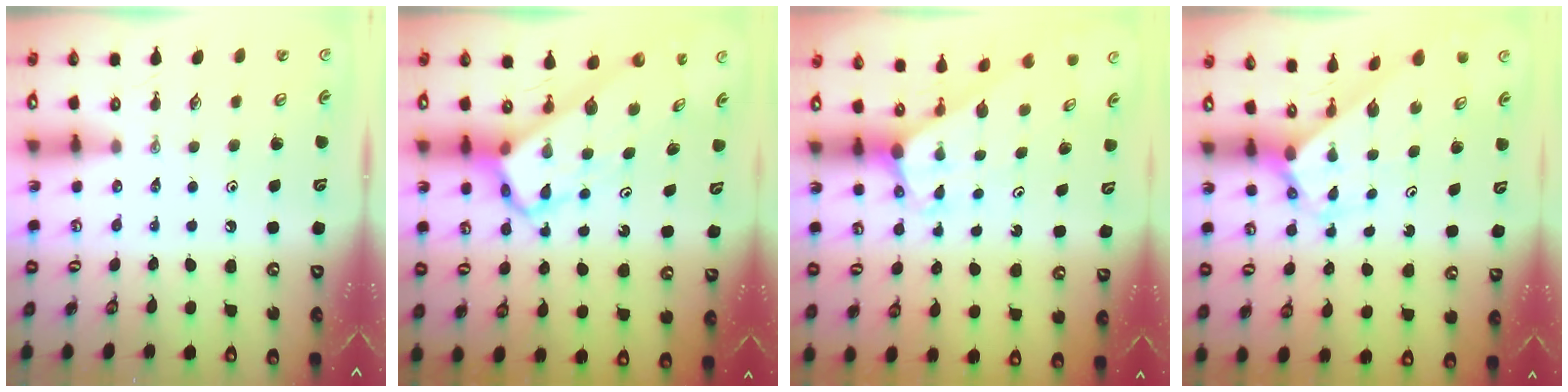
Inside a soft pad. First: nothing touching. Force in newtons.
{"total": 6.6, "press": 6.6, "slide": 0.3}
{"total": 2.9, "press": 2.9, "slide": 0.0}
{"total": 2.6, "press": 2.6, "slide": 0.2}